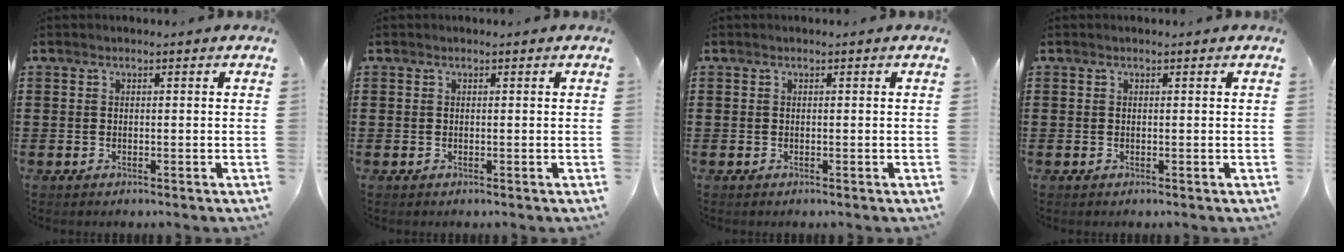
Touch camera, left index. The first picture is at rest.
{"total": 0.0}
{"total": 0.0}
{"total": 0.0}